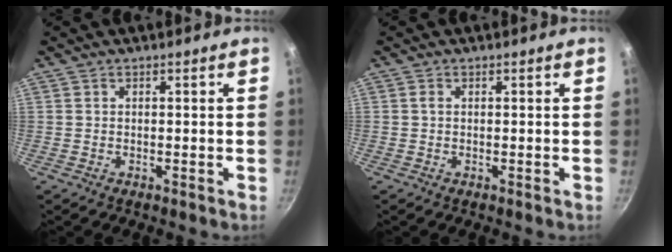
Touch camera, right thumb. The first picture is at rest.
{"total": 0.6, "force": [0.1, 0.4, 0.4], "torque": [-0.009, 0.002, 0.001]}